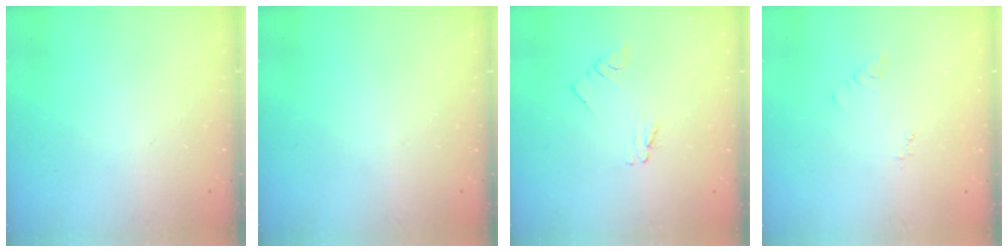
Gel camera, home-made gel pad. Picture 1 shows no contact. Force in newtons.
{"total": 0.0}
{"total": 1.1, "press": 1.1, "slide": 0.0}
{"total": 2.9, "press": 2.9, "slide": 0.4}